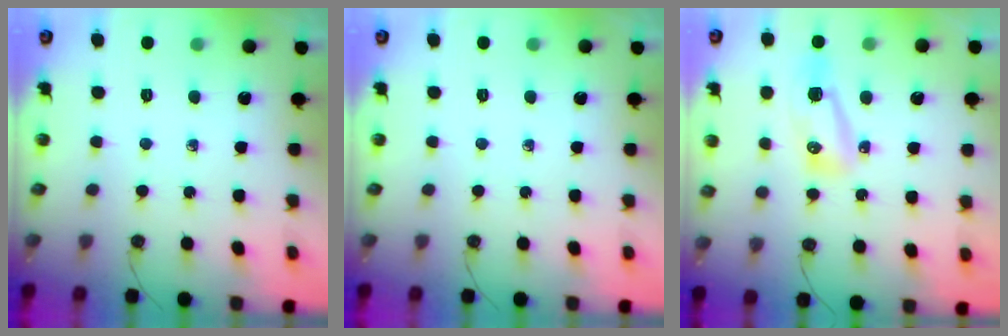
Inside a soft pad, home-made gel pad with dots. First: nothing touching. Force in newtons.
{"total": 0.0}
{"total": 7.7, "press": 7.6, "slide": 1.2}